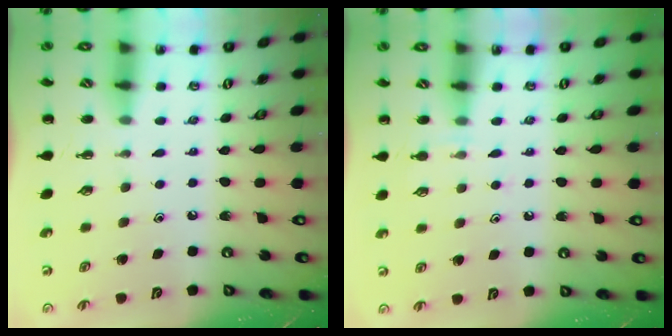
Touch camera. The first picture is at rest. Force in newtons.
{"total": 4.9, "press": 4.6, "slide": 1.7}